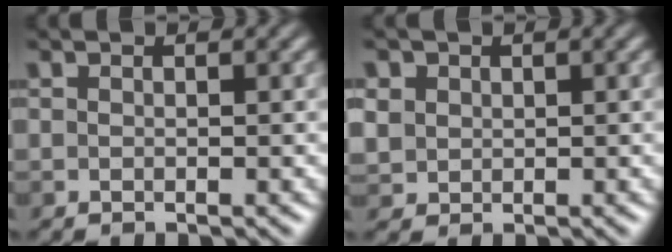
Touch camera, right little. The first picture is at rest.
{"total": 2.1, "force": [0.7, 1.9, 0.7], "torque": [-0.018, 0.001, 0.021]}